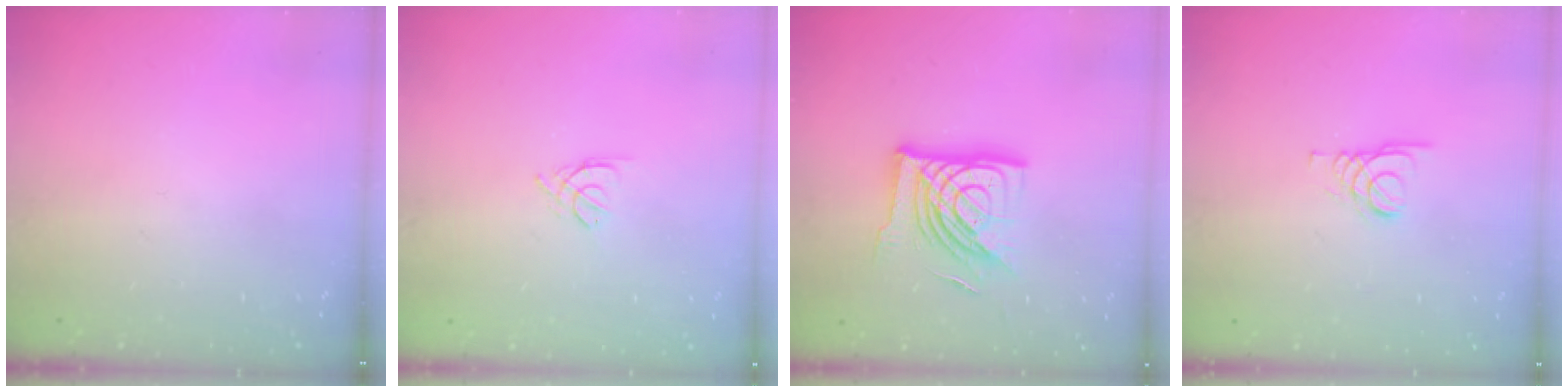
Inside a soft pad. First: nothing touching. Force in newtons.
{"total": 3.0, "press": 2.9, "slide": 0.7}
{"total": 16.8, "press": 16.7, "slide": 1.7}
{"total": 1.4, "press": 1.4, "slide": 0.2}